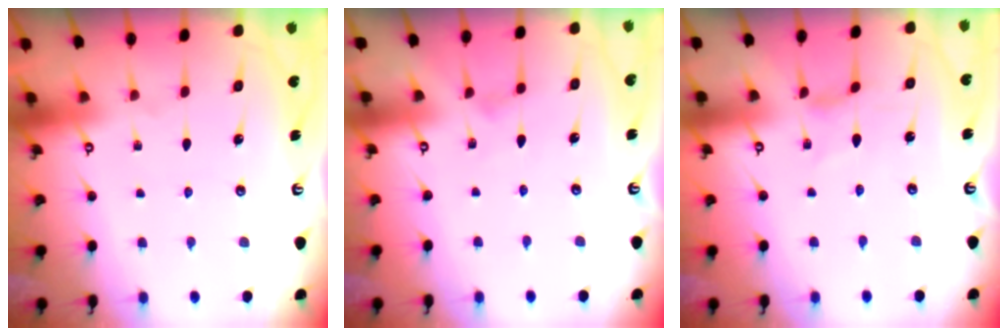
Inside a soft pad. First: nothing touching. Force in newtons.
{"total": 0.0}
{"total": 0.8, "press": 0.8, "slide": 0.2}